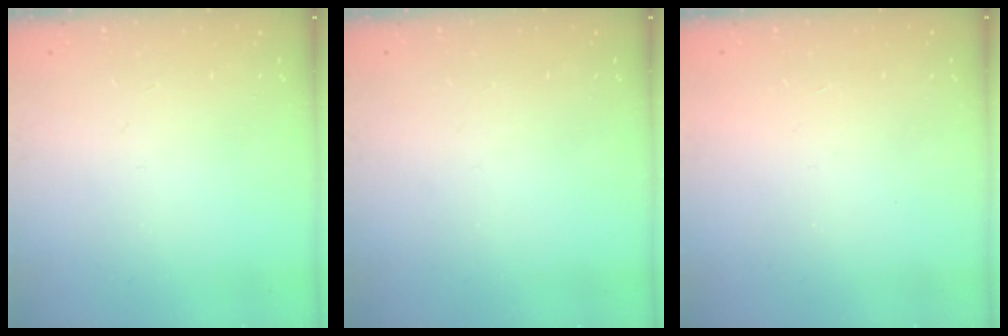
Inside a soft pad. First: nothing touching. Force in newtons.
{"total": 0.0}
{"total": 1.6, "press": 1.6, "slide": 0.1}